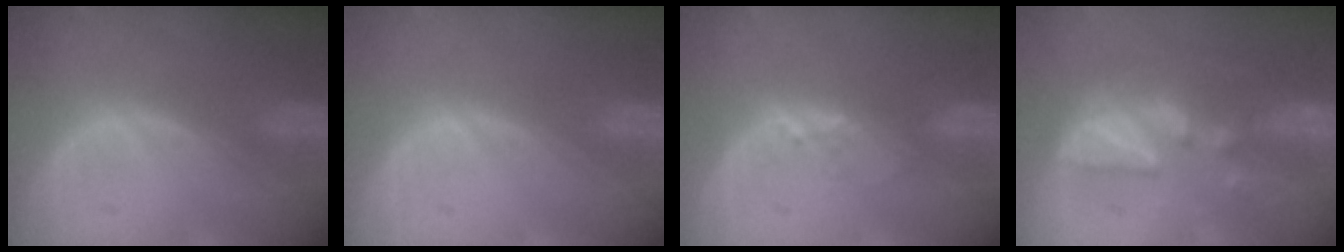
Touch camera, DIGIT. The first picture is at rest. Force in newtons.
{"total": 0.0}
{"total": 2.0, "press": 1.9, "slide": 0.4}
{"total": 8.4, "press": 7.7, "slide": 3.4}